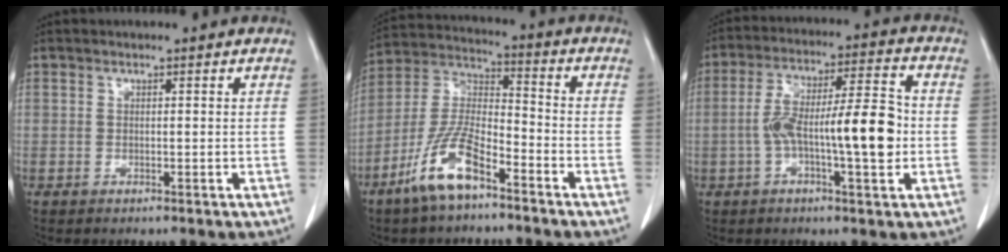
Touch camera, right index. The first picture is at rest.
{"total": 11.5, "force": [-7.1, 3.1, 8.5], "torque": [-0.185, -0.005, -0.139]}
{"total": 13.3, "force": [-1.9, 2.3, 12.9], "torque": [-0.222, 0.022, -0.031]}